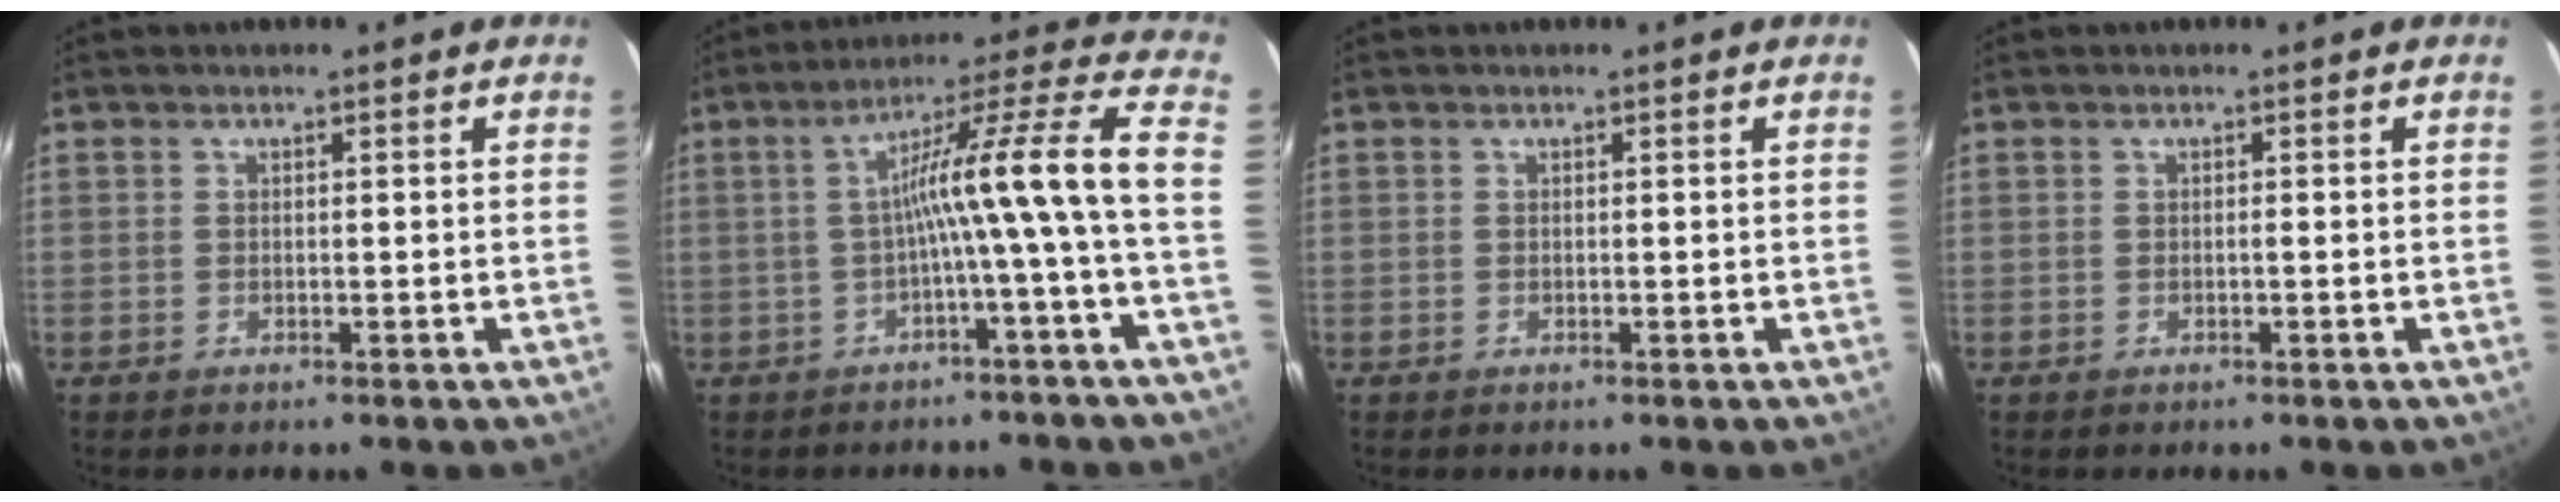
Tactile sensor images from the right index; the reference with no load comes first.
{"total": 11.8, "force": [-1.8, -2.4, 11.4], "torque": [-0.167, 0.029, -0.028]}
{"total": 0.0}
{"total": 0.0}